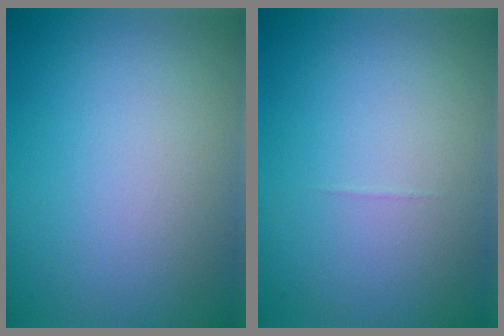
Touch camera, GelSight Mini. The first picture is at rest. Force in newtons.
{"total": 0.0}